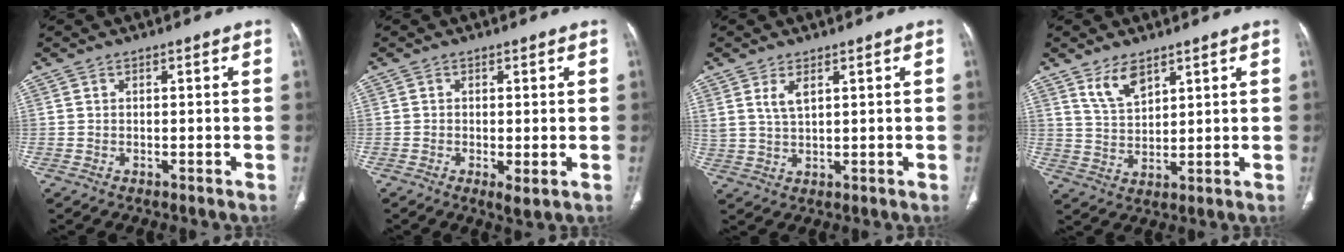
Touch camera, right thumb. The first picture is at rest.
{"total": 2.5, "force": [-0.6, 0.6, 2.3], "torque": [-0.046, -0.011, -0.011]}
{"total": 3.6, "force": [1.9, 1.4, 2.7], "torque": [-0.055, -0.012, 0.045]}
{"total": 5.9, "force": [4.0, 2.7, 3.4], "torque": [-0.055, -0.025, 0.084]}